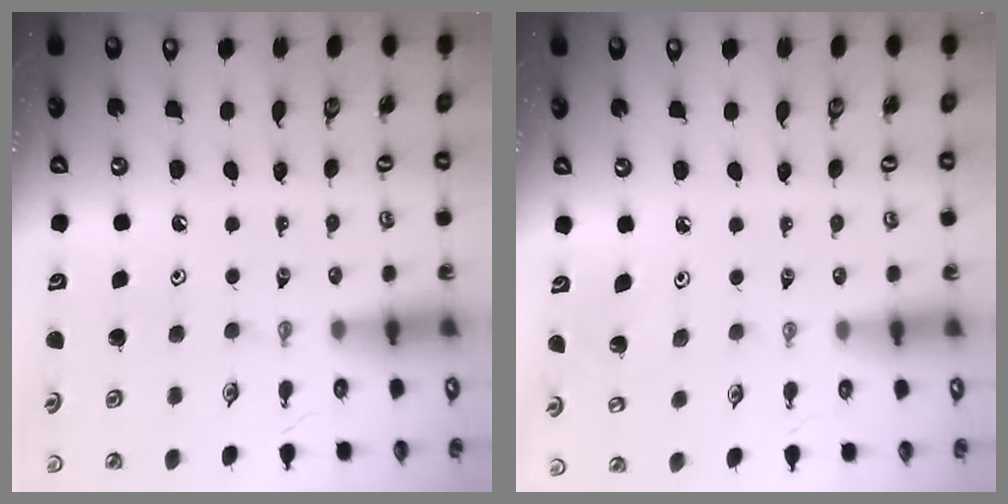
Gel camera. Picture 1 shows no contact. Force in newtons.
{"total": 4.6, "press": 4.5, "slide": 1.0}